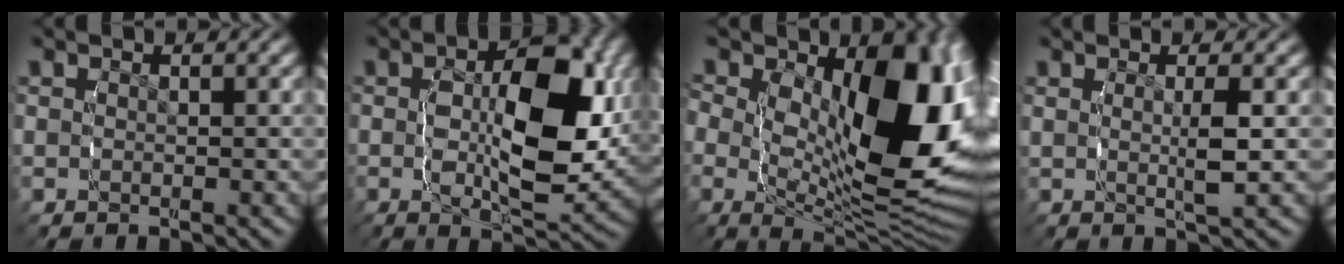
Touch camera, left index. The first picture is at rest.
{"total": 9.3, "force": [0.2, 4.1, 8.3], "torque": [-0.137, -0.007, 0.002]}
{"total": 14.2, "force": [0.5, 7.6, 12.0], "torque": [-0.183, -0.035, 0.021]}
{"total": 2.2, "force": [0.5, 0.1, 2.1], "torque": [-0.032, 0.002, 0.007]}